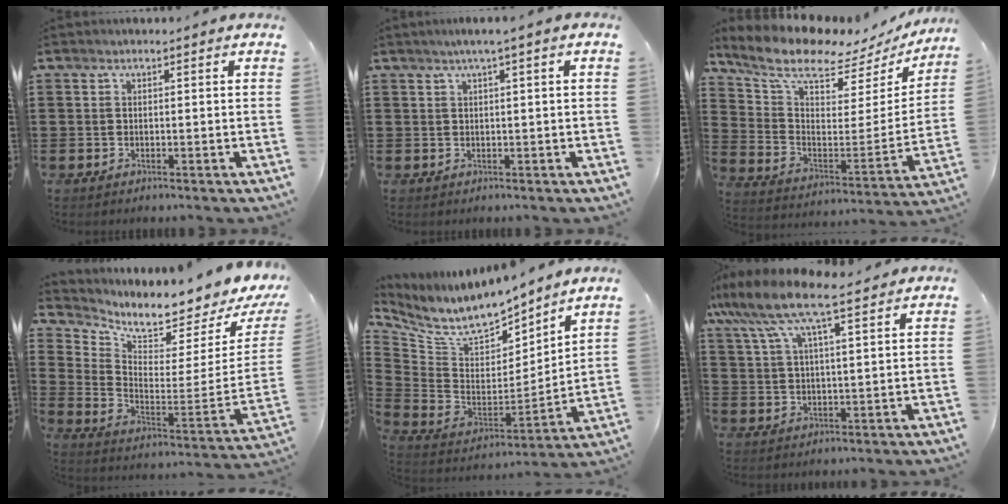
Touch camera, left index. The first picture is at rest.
{"total": 1.5, "force": [0.5, -0.1, 1.4], "torque": [-0.026, -0.001, 0.009]}
{"total": 9.5, "force": [7.9, 2.3, 4.7], "torque": [-0.127, -0.060, 0.136]}
{"total": 4.7, "force": [4.4, 0.1, 1.6], "torque": [-0.046, -0.070, 0.066]}
{"total": 8.8, "force": [7.7, 2.5, 3.4], "torque": [-0.109, -0.064, 0.134]}
{"total": 9.6, "force": [7.3, 1.8, 6.0], "torque": [-0.139, -0.019, 0.128]}